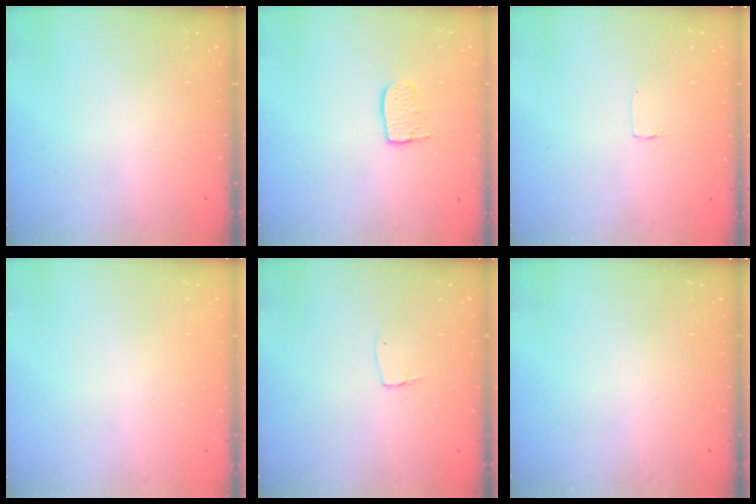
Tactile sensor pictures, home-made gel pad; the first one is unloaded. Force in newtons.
{"total": 6.3, "press": 6.3, "slide": 0.4}
{"total": 2.6, "press": 2.6, "slide": 0.2}
{"total": 0.6, "press": 0.6, "slide": 0.1}
{"total": 4.4, "press": 4.4, "slide": 0.3}
{"total": 0.0}